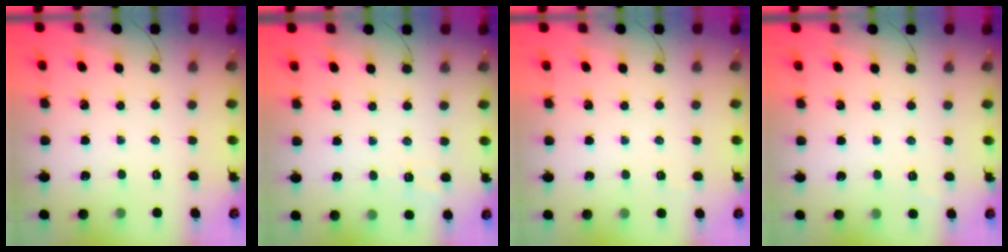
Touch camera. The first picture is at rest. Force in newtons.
{"total": 1.9, "press": 0.5, "slide": 1.9}
{"total": 2.0, "press": 1.6, "slide": 1.2}
{"total": 5.5, "press": 5.3, "slide": 1.5}